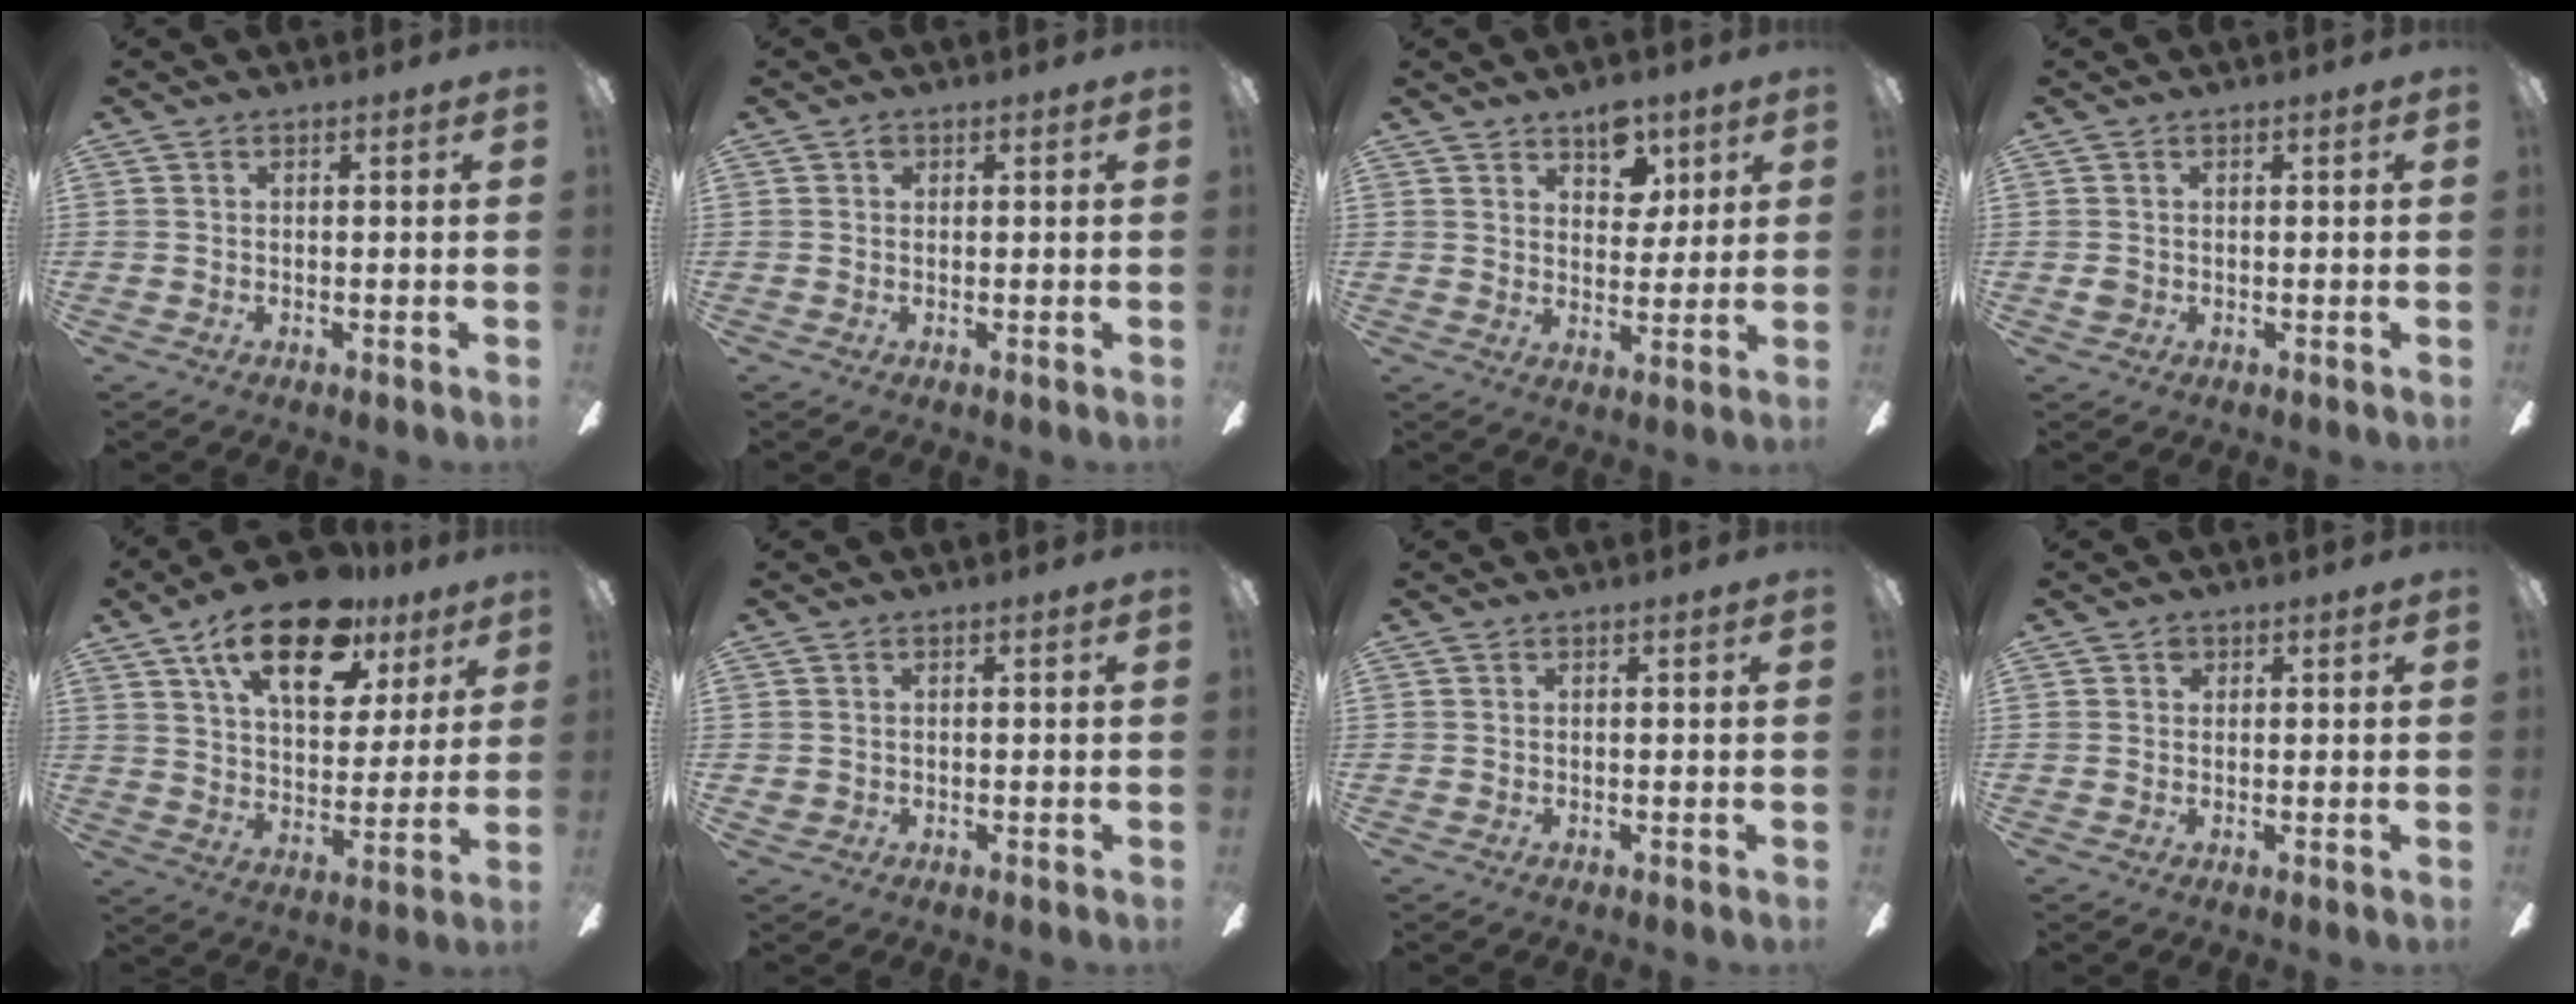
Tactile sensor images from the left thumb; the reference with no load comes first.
{"total": 1.2, "force": [0.4, 0.9, 0.6], "torque": [-0.013, 0.004, 0.008]}
{"total": 8.1, "force": [5.4, 4.9, 3.5], "torque": [-0.028, -0.021, 0.092]}
{"total": 1.3, "force": [0.1, 1.2, 0.5], "torque": [-0.011, 0.005, 0.001]}
{"total": 20.0, "force": [12.0, 9.5, 13.0], "torque": [-0.201, -0.053, 0.202]}
{"total": 1.0, "force": [0.0, 1.0, 0.3], "torque": [-0.007, 0.004, -0.001]}
{"total": 0.0}
{"total": 1.5, "force": [0.8, 1.0, 0.6], "torque": [-0.006, 0.000, 0.013]}